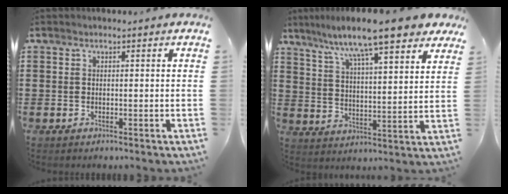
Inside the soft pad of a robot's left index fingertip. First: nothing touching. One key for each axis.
{"total": 9.7, "fx": 8.1, "fy": 0.6, "fz": 5.3, "tx": -0.126, "ty": -0.040, "tz": 0.132}